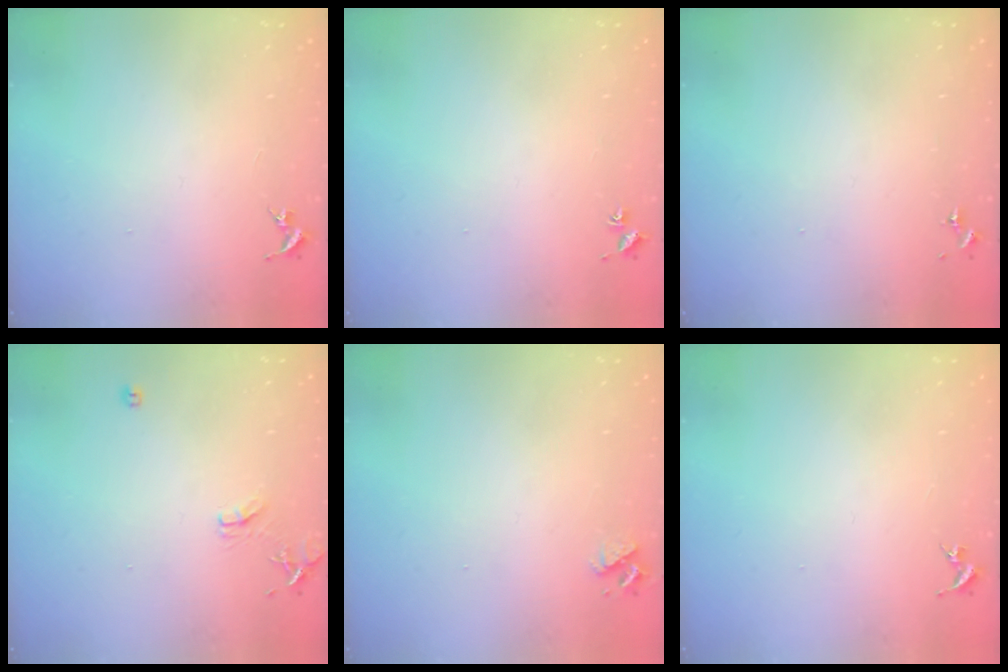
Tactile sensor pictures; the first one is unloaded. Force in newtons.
{"total": 1.8, "press": 1.8, "slide": 0.2}
{"total": 0.0}
{"total": 8.6, "press": 8.6, "slide": 0.8}
{"total": 3.3, "press": 3.3, "slide": 0.5}
{"total": 0.0}